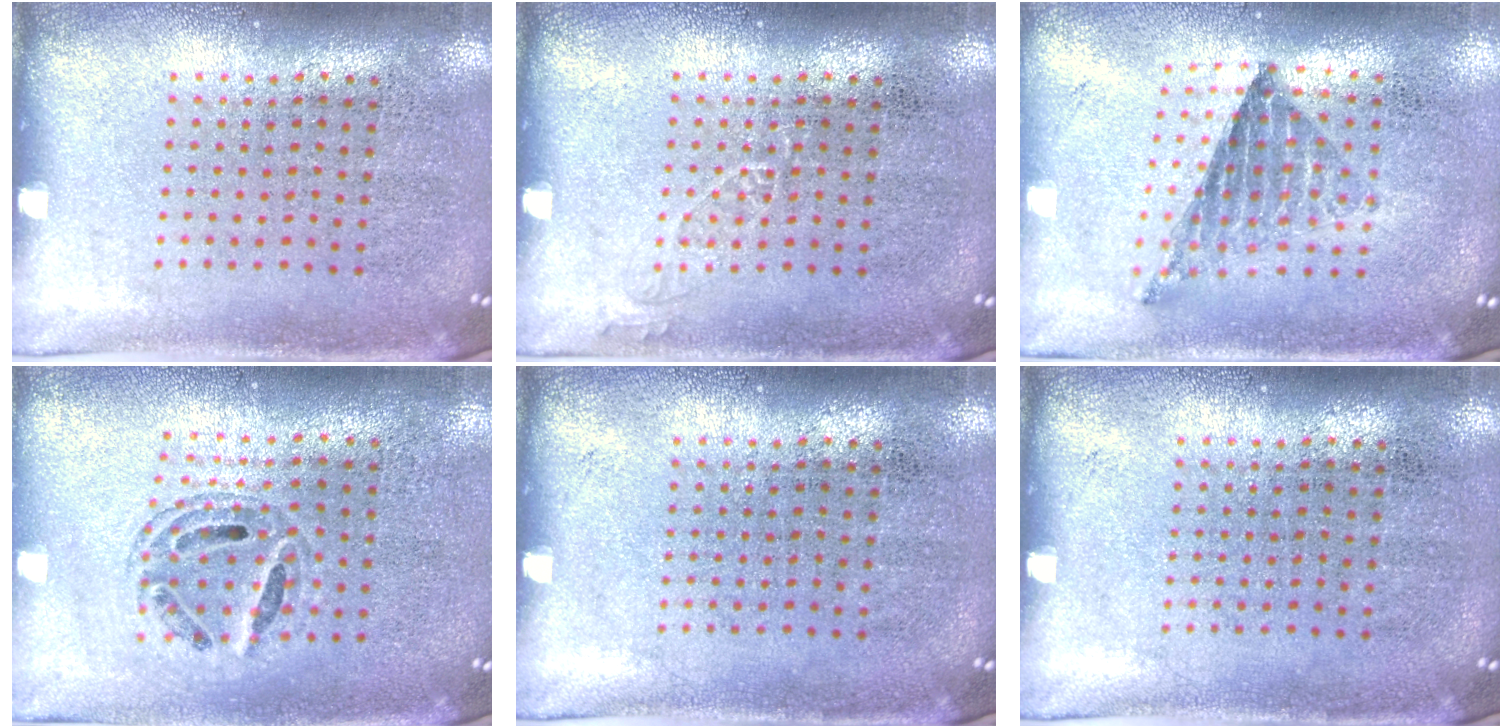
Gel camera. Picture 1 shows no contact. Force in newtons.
{"total": 0.8, "press": 0.8, "slide": 0.1}
{"total": 0.8, "press": 0.8, "slide": 0.1}
{"total": 0.8, "press": 0.7, "slide": 0.2}
{"total": 0.0}
{"total": 0.0}